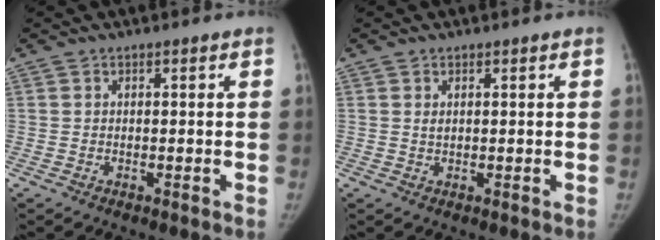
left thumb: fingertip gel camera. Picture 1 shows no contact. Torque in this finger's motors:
{"motor_torque": [0.06, 0.06, 0.58, -0.51, 0.12]}